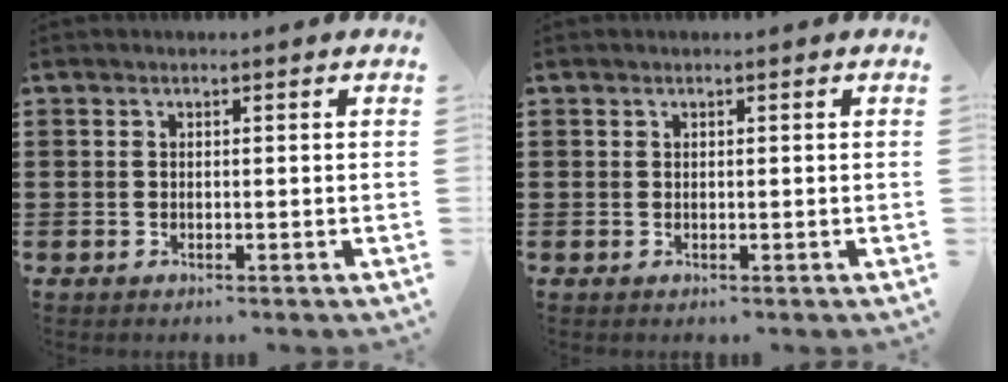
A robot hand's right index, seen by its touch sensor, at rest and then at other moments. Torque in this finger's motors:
{"motor_torque": [0.20, 0.20, 0.03, 0.01]}